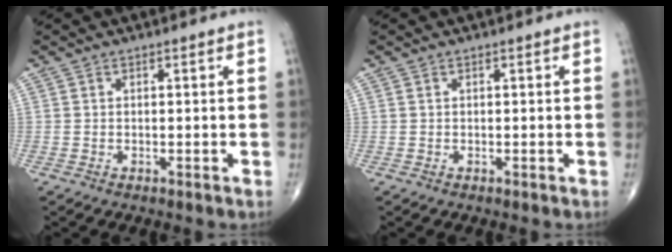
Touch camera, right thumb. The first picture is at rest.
{"total": 0.0}